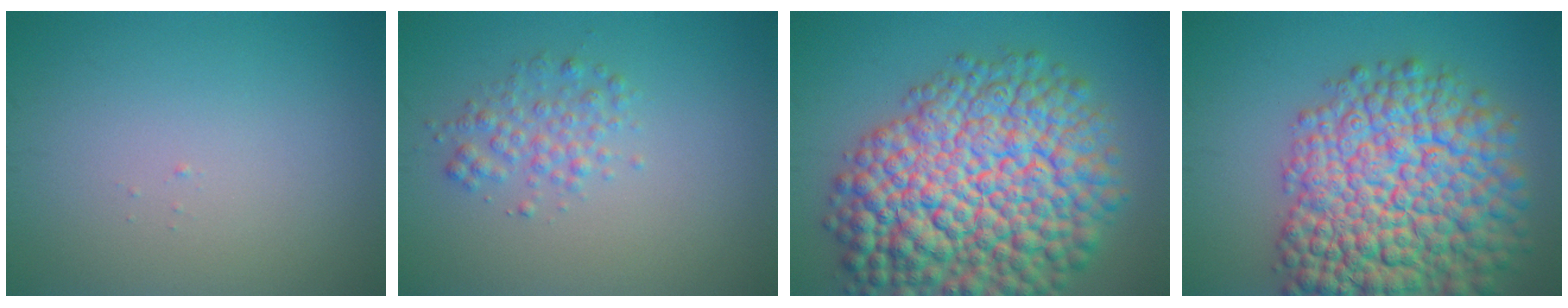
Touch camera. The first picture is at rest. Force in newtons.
{"total": 2.2, "press": 2.2, "slide": 0.0}
{"total": 16.2, "press": 16.2, "slide": 0.6}
{"total": 15.2, "press": 15.2, "slide": 0.7}